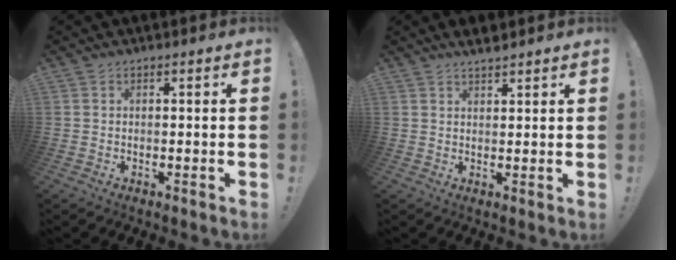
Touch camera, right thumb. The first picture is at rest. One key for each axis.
{"total": 3.1, "fx": 2.9, "fy": 0.5, "fz": 1.0, "tx": -0.015, "ty": -0.014, "tz": 0.051}